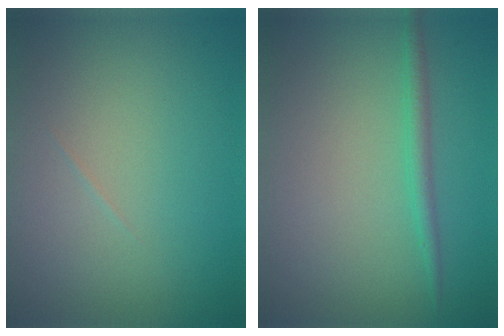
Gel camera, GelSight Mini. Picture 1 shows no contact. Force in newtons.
{"total": 1.5, "press": 1.5, "slide": 0.1}